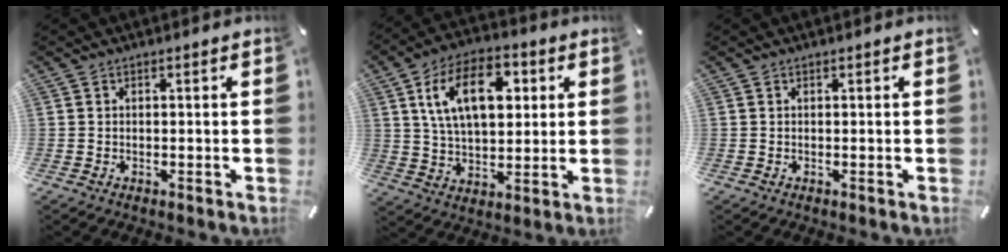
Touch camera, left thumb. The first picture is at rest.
{"total": 15.6, "force": [4.8, 9.5, 11.4], "torque": [-0.218, 0.008, 0.081]}
{"total": 0.0}